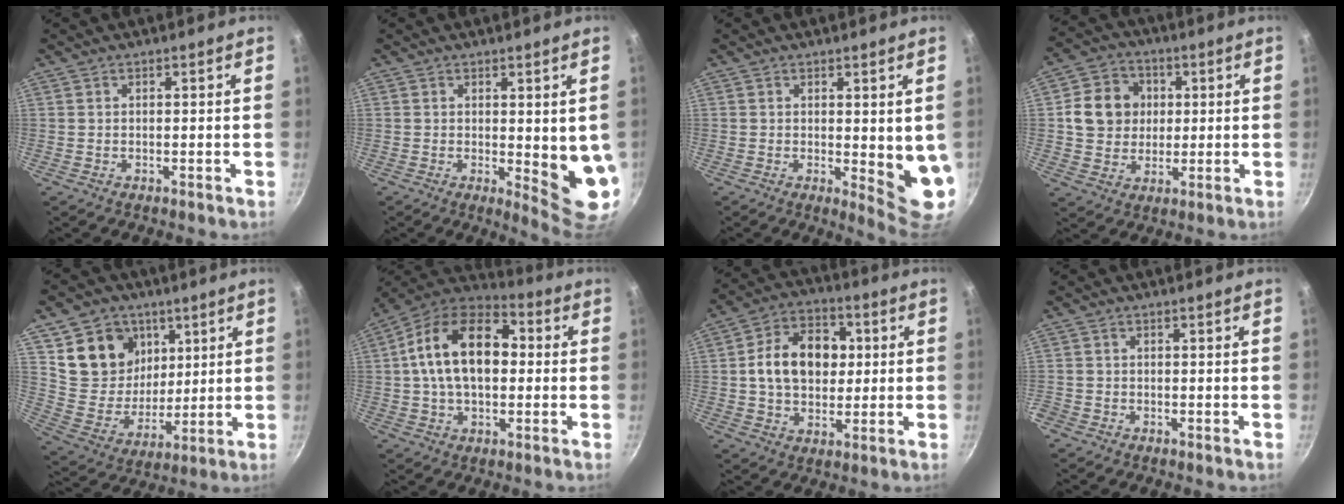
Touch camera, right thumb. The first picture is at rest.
{"total": 8.5, "force": [0.5, 2.6, 8.0], "torque": [-0.081, -0.026, 0.011]}
{"total": 7.9, "force": [0.6, 2.6, 7.4], "torque": [-0.075, -0.024, 0.012]}
{"total": 10.7, "force": [1.6, 9.5, 4.7], "torque": [-0.051, 0.011, 0.021]}
{"total": 15.7, "force": [6.9, 13.0, 5.5], "torque": [-0.054, -0.037, 0.133]}
{"total": 18.6, "force": [1.6, 11.6, 14.4], "torque": [-0.219, 0.032, 0.007]}
{"total": 14.6, "force": [1.7, 10.7, 9.8], "torque": [-0.126, 0.017, 0.016]}
{"total": 1.8, "force": [-1.1, 1.4, 0.5], "torque": [-0.015, 0.003, -0.022]}